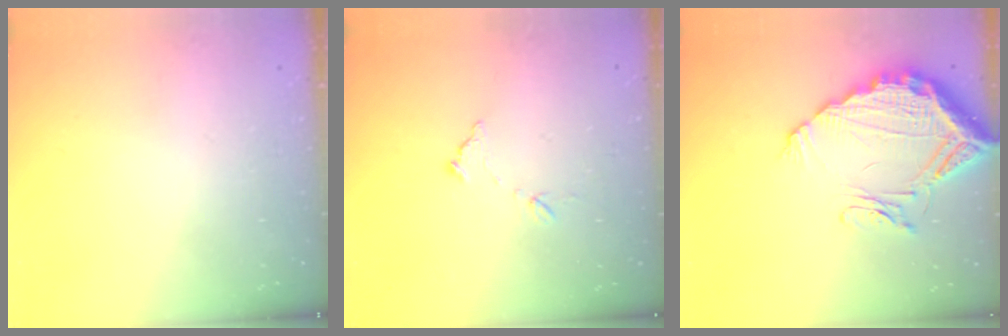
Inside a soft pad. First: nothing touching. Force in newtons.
{"total": 6.9, "press": 6.9, "slide": 0.4}
{"total": 15.9, "press": 15.8, "slide": 1.4}